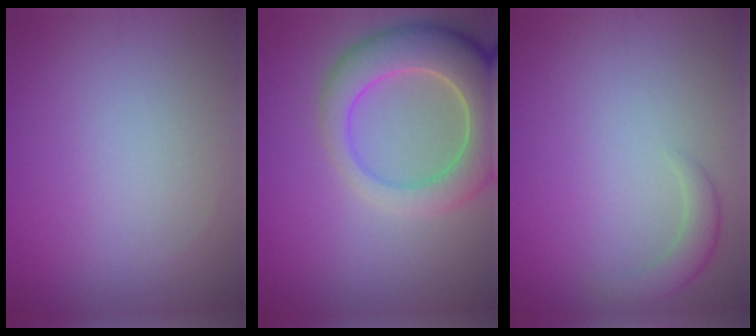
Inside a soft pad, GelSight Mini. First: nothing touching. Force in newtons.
{"total": 8.2, "press": 8.1, "slide": 1.0}
{"total": 2.0, "press": 2.0, "slide": 0.2}